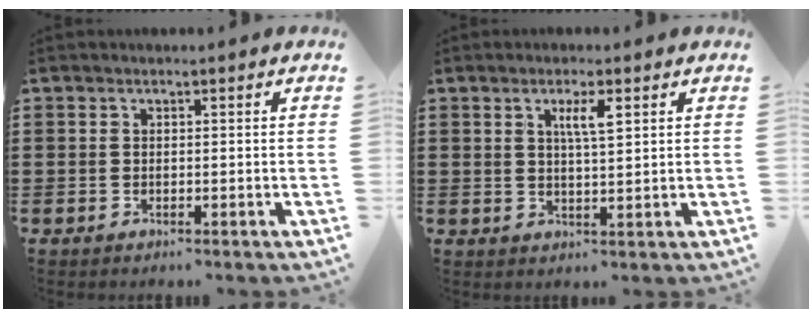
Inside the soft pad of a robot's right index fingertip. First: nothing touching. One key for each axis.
{"total": 3.5, "fx": 1.3, "fy": 0.6, "fz": 3.2, "tx": -0.066, "ty": 0.005, "tz": 0.019}